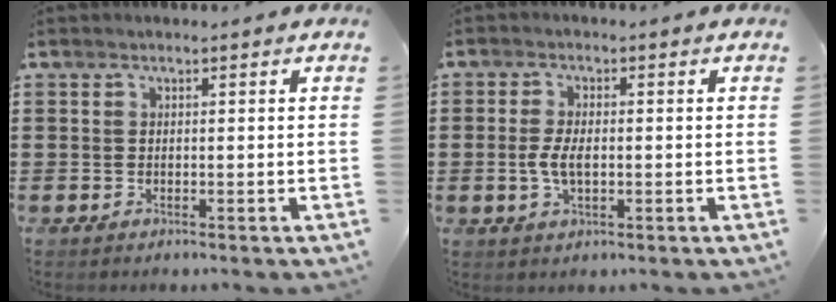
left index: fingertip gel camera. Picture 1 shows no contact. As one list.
[{"total": 4.2, "force": [-0.5, 1.9, 3.7], "torque": [-0.089, -0.004, -0.015]}]